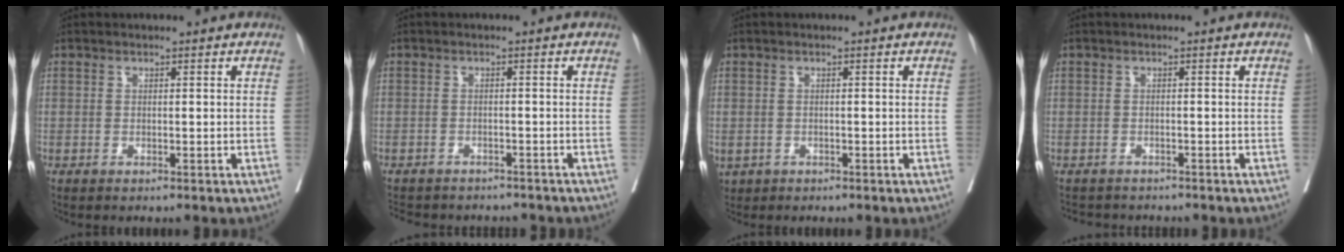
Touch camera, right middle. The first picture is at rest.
{"total": 10.2, "force": [-9.0, 3.8, 2.7], "torque": [-0.056, 0.001, -0.110]}
{"total": 2.7, "force": [-1.4, 2.1, 0.9], "torque": [-0.019, -0.003, -0.018]}
{"total": 4.2, "force": [-3.8, 1.8, 0.4], "torque": [-0.002, -0.003, -0.056]}